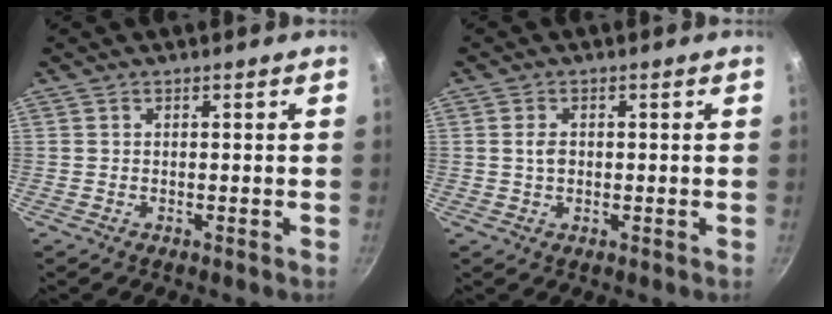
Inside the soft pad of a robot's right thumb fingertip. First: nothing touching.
{"total": 2.3, "force": [0.1, 1.6, 1.7], "torque": [-0.027, 0.003, 0.000]}